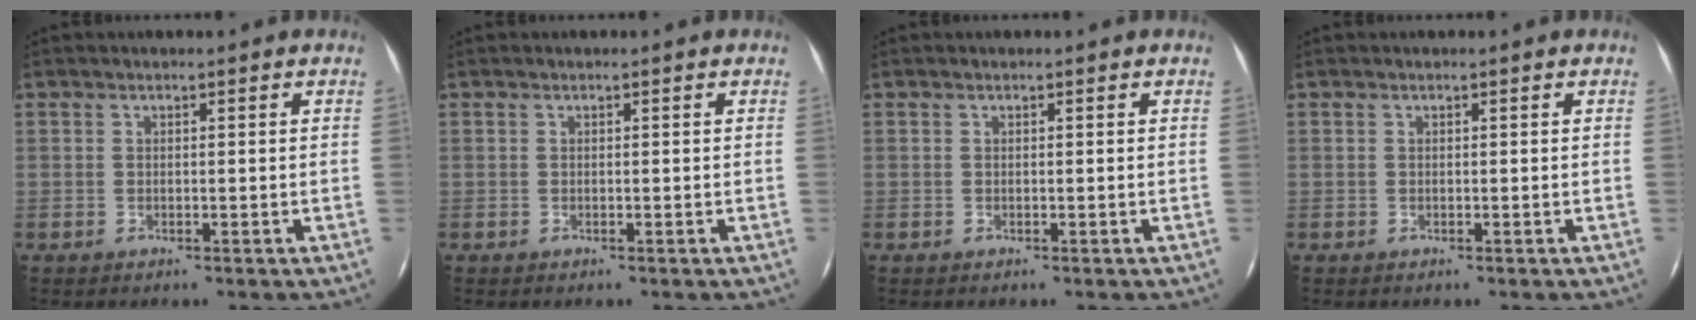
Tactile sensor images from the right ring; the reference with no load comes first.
{"total": 0.0}
{"total": 0.0}
{"total": 0.0}